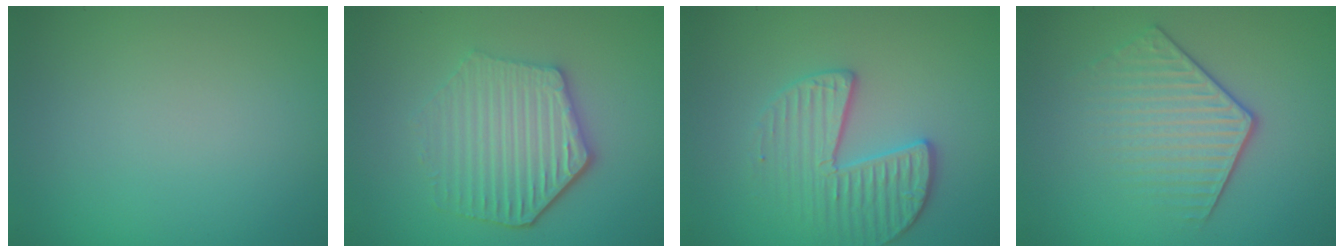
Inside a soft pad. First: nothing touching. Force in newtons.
{"total": 5.3, "press": 4.3, "slide": 3.0}
{"total": 3.4, "press": 3.3, "slide": 1.0}
{"total": 3.8, "press": 3.1, "slide": 2.2}